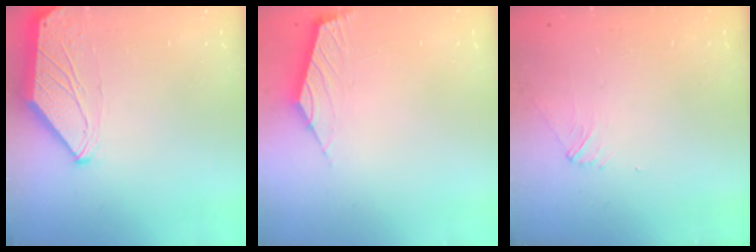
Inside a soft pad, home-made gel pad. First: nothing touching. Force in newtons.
{"total": 2.2, "press": 2.2, "slide": 0.5}
{"total": 2.7, "press": 2.7, "slide": 0.5}